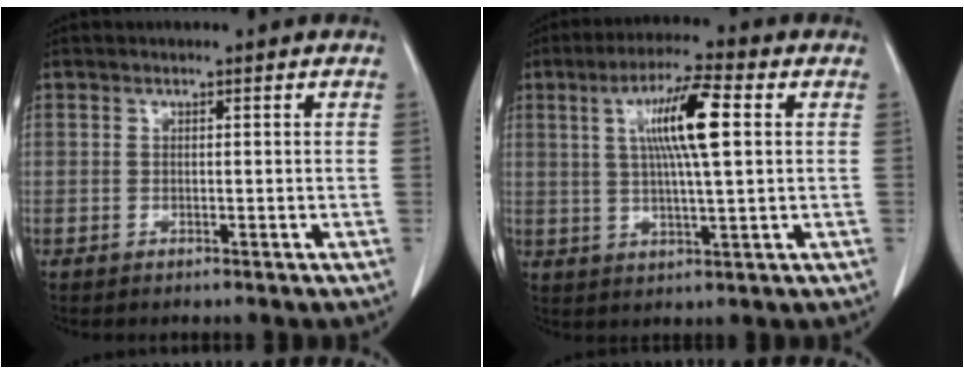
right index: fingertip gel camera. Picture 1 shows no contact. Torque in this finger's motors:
{"motor_torque": [1.09, 0.19, 0.54, 0.17]}